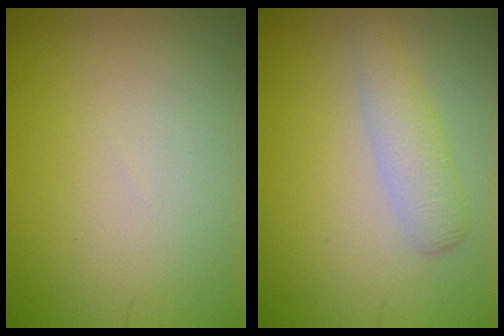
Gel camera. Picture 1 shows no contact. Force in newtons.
{"total": 2.5, "press": 2.5, "slide": 0.0}